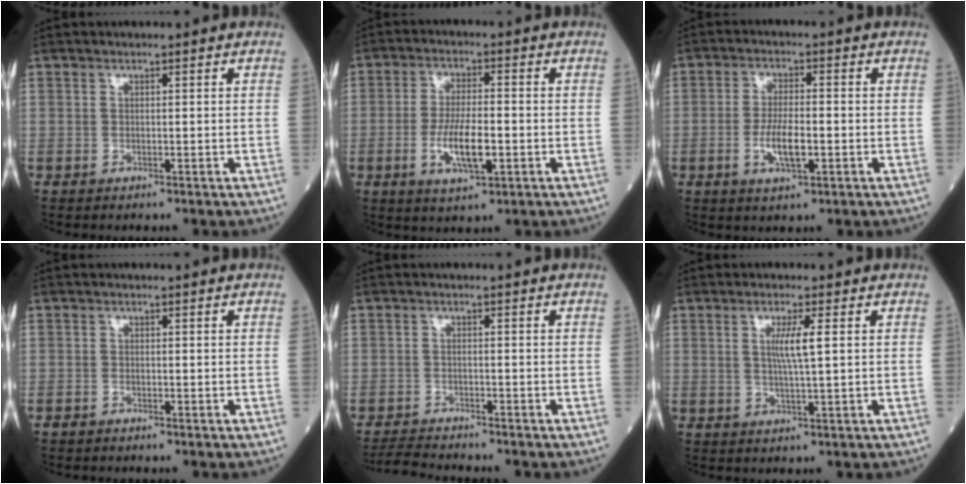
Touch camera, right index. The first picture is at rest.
{"total": 7.8, "force": [-2.1, 2.0, 7.3], "torque": [-0.143, -0.006, -0.035]}
{"total": 6.0, "force": [-1.6, 1.7, 5.5], "torque": [-0.109, -0.003, -0.028]}
{"total": 0.7, "force": [-0.6, 0.2, 0.2], "torque": [-0.006, 0.000, -0.013]}
{"total": 3.6, "force": [-3.6, 0.0, 0.4], "torque": [-0.011, -0.020, -0.064]}
{"total": 4.0, "force": [0.8, -0.3, 3.9], "torque": [-0.077, -0.002, 0.015]}